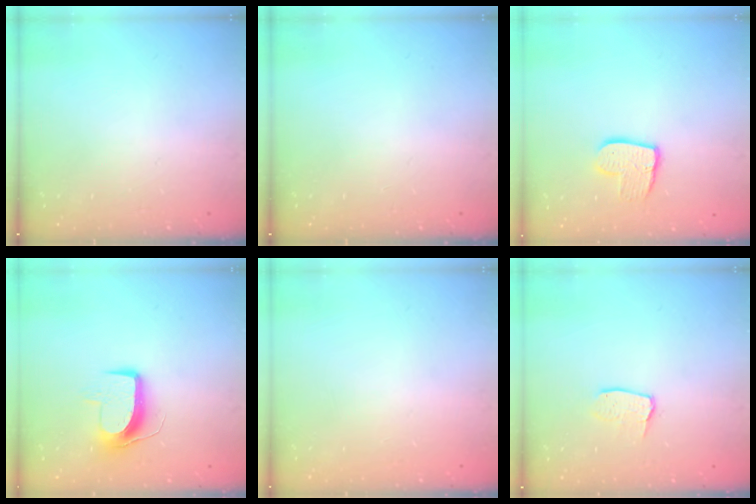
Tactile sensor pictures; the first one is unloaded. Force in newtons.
{"total": 0.0}
{"total": 9.8, "press": 9.8, "slide": 0.7}
{"total": 9.6, "press": 9.6, "slide": 0.2}
{"total": 0.0}
{"total": 3.0, "press": 3.0, "slide": 0.2}